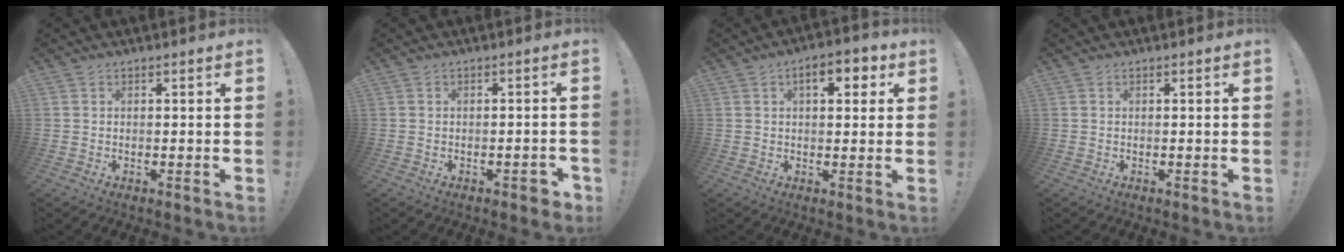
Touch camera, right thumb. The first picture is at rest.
{"total": 3.6, "force": [-2.2, 1.4, 2.5], "torque": [-0.031, 0.014, -0.035]}
{"total": 7.1, "force": [2.5, 3.3, 5.7], "torque": [-0.073, -0.002, 0.035]}
{"total": 0.0}